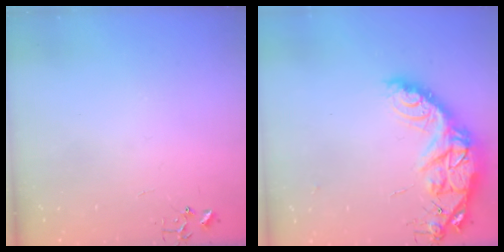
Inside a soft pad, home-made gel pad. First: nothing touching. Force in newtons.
{"total": 17.5, "press": 17.4, "slide": 1.4}